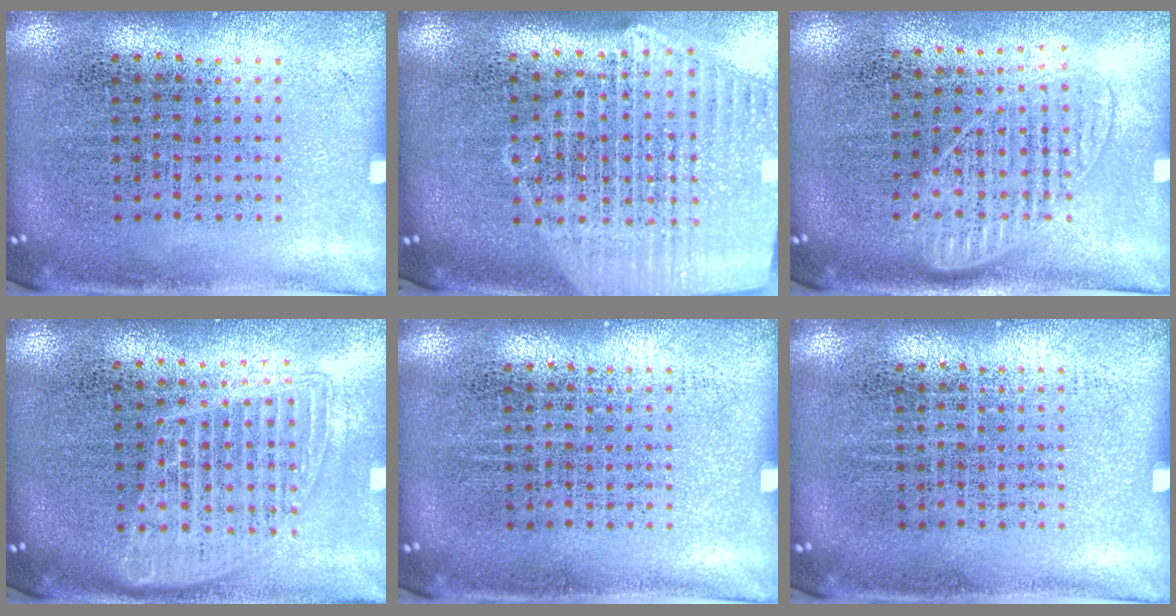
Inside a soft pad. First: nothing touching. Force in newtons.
{"total": 2.4, "press": 2.2, "slide": 1.1}
{"total": 1.2, "press": 1.1, "slide": 0.6}
{"total": 1.5, "press": 1.3, "slide": 0.7}
{"total": 0.0}
{"total": 0.0}